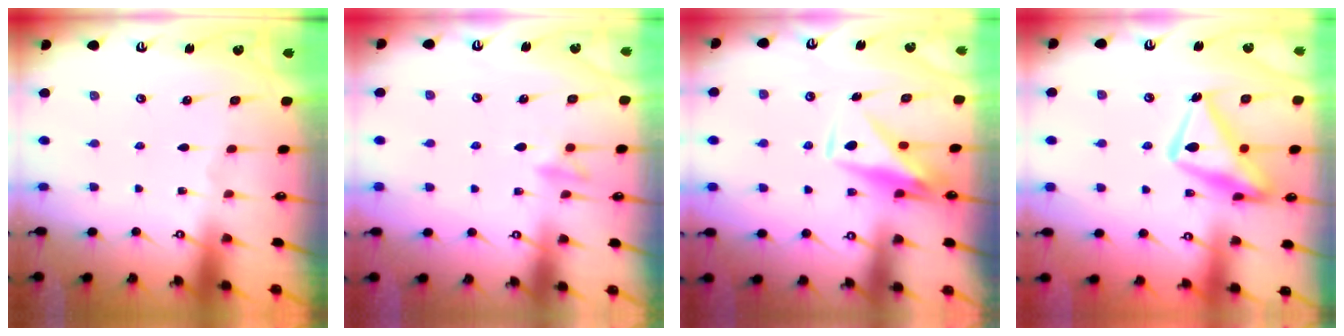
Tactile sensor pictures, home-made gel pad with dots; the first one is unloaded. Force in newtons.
{"total": 8.4, "press": 8.3, "slide": 1.7}
{"total": 8.6, "press": 8.5, "slide": 1.5}
{"total": 17.6, "press": 17.6, "slide": 1.4}